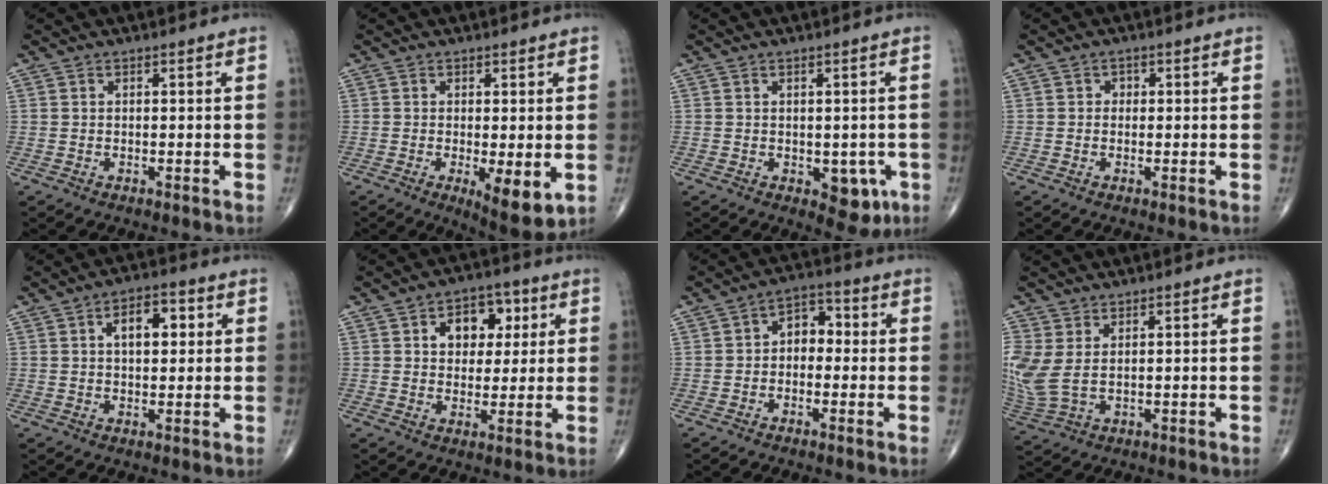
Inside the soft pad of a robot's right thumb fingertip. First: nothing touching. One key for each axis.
{"total": 7.1, "fx": -1.6, "fy": 2.2, "fz": 6.6, "tx": -0.096, "ty": -0.022, "tz": -0.020}
{"total": 5.5, "fx": -1.6, "fy": 3.3, "fz": 4.0, "tx": -0.015, "ty": -0.001, "tz": -0.012}
{"total": 1.0, "fx": 0.0, "fy": 0.9, "fz": 0.4, "tx": 0.003, "ty": 0.004, "tz": -0.004}
{"total": 7.0, "fx": 1.8, "fy": 3.8, "fz": 5.6, "tx": -0.066, "ty": 0.007, "tz": 0.024}
{"total": 9.1, "fx": 2.8, "fy": 6.4, "fz": 5.8, "tx": -0.039, "ty": -0.001, "tz": 0.038}
{"total": 5.6, "fx": -0.3, "fy": 3.9, "fz": 3.9, "tx": -0.033, "ty": 0.024, "tz": -0.020}
{"total": 8.3, "fx": 1.7, "fy": 4.7, "fz": 6.7, "tx": -0.180, "ty": 0.000, "tz": 0.049}